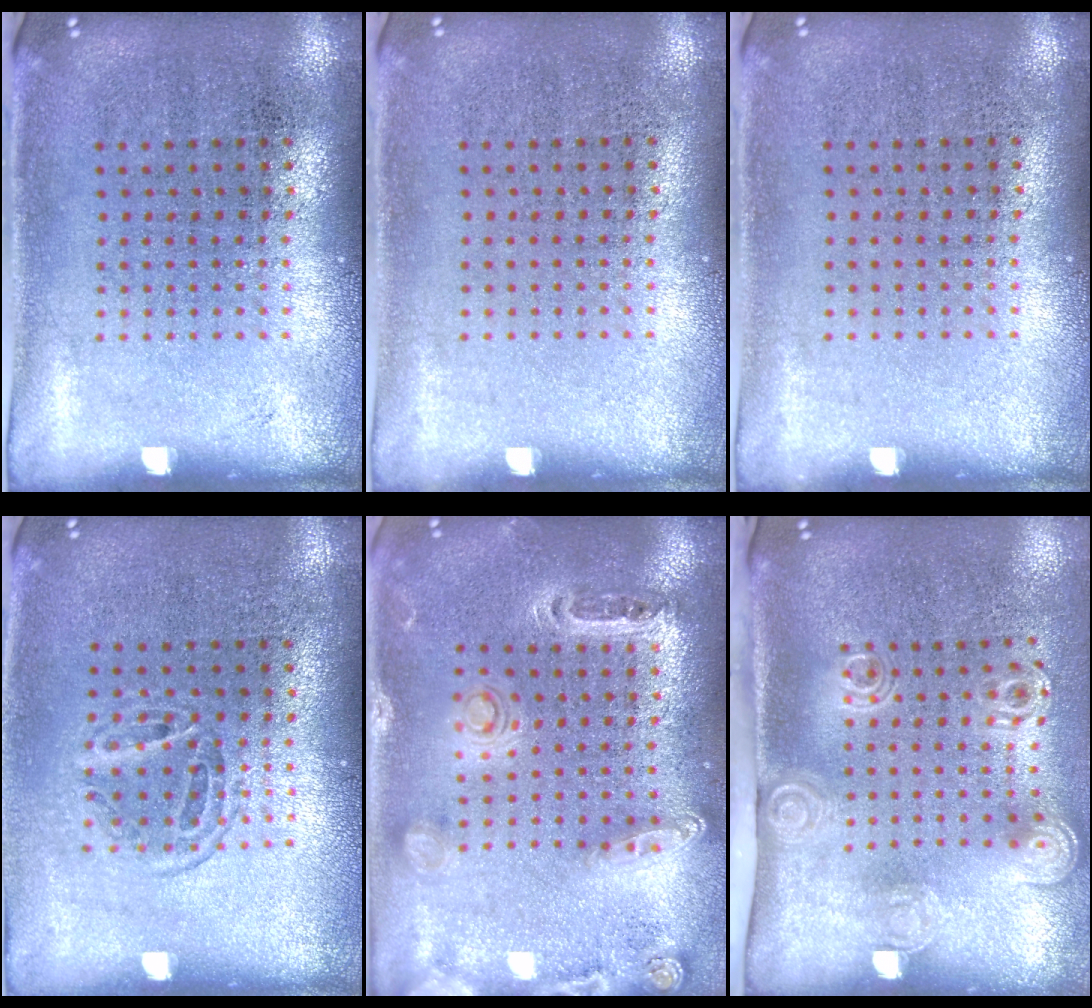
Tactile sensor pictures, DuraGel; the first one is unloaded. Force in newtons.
{"total": 0.0}
{"total": 0.0}
{"total": 1.3, "press": 1.1, "slide": 0.7}
{"total": 1.3, "press": 1.3, "slide": 0.2}
{"total": 2.1, "press": 1.4, "slide": 1.6}